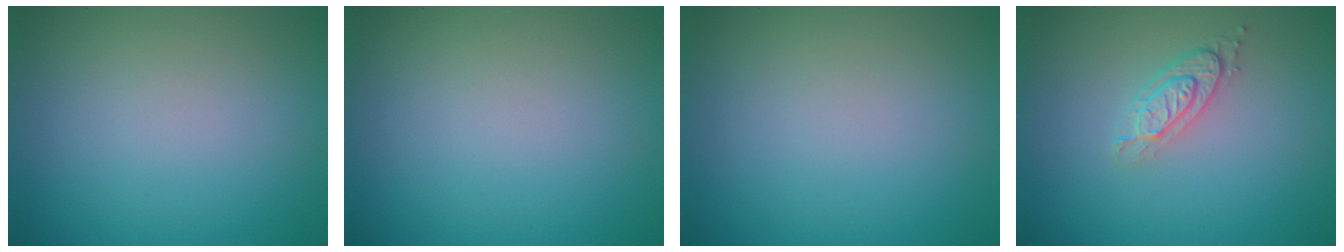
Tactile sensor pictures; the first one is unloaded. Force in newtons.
{"total": 0.0}
{"total": 0.0}
{"total": 2.0, "press": 1.9, "slide": 0.6}